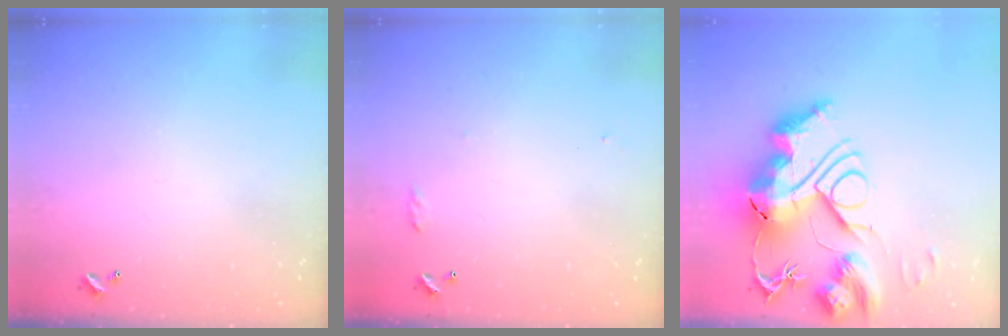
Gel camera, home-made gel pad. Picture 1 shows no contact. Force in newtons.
{"total": 6.3, "press": 6.3, "slide": 0.8}
{"total": 0.7, "press": 0.7, "slide": 0.0}